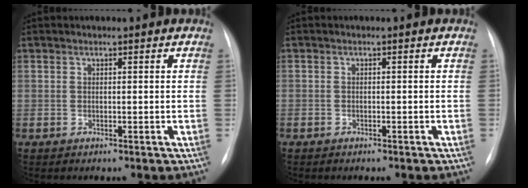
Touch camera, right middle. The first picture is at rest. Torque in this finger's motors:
{"motor_torque": [1.02, -1.12, 0.10, -0.18]}